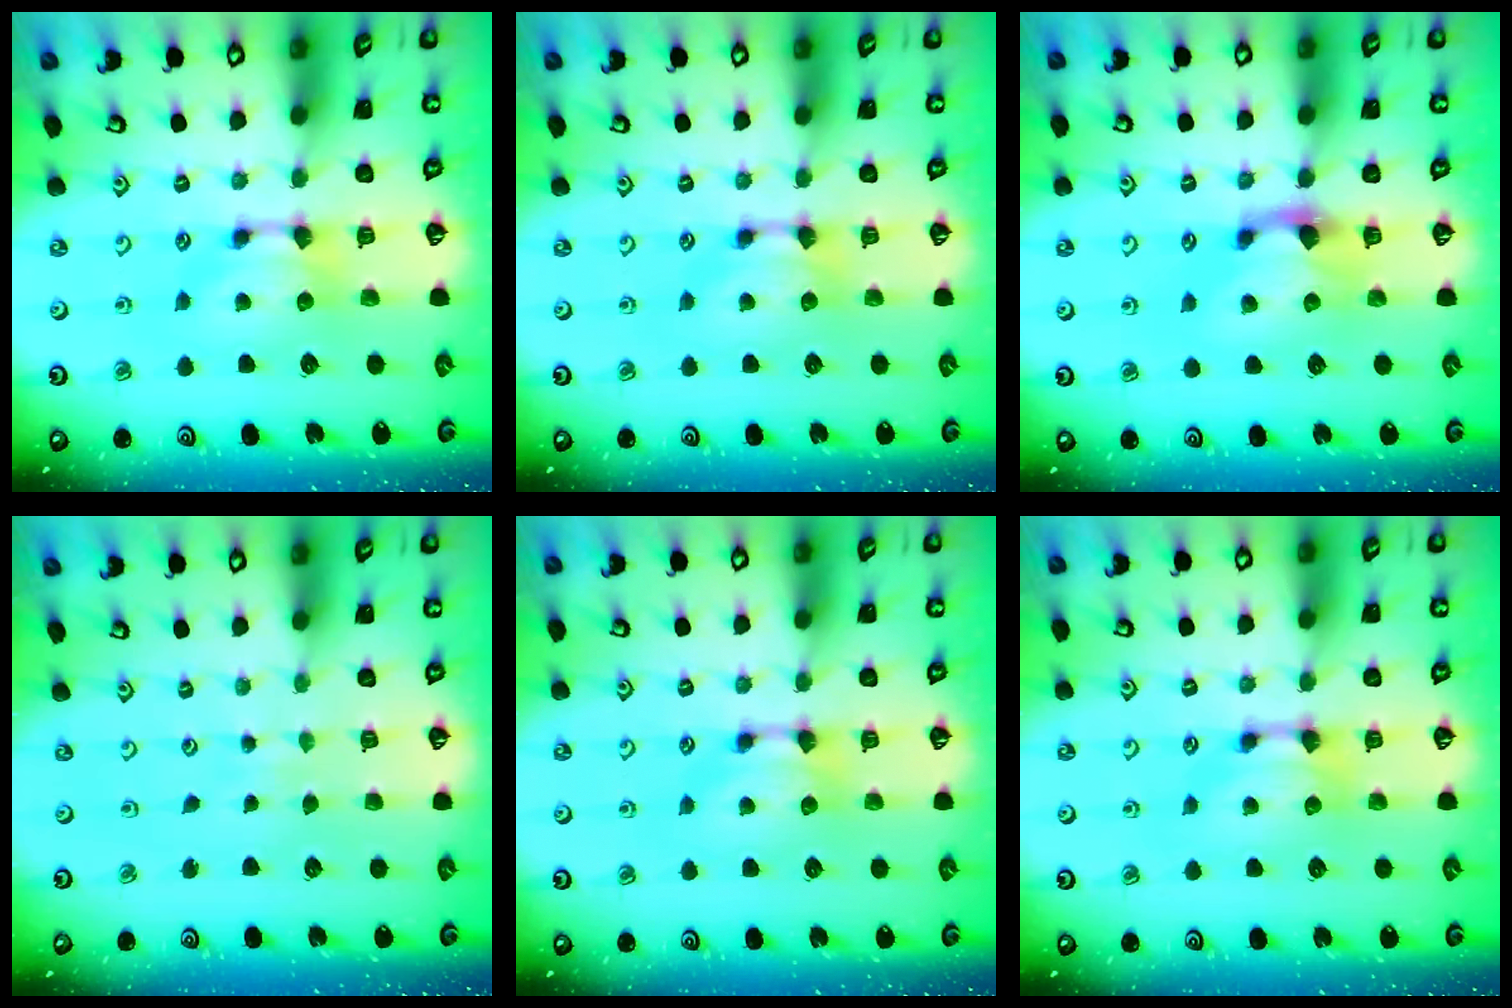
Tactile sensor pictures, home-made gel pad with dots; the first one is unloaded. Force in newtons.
{"total": 0.0}
{"total": 1.4, "press": 0.9, "slide": 1.0}
{"total": 5.2, "press": 5.2, "slide": 0.3}
{"total": 0.0}
{"total": 0.0}